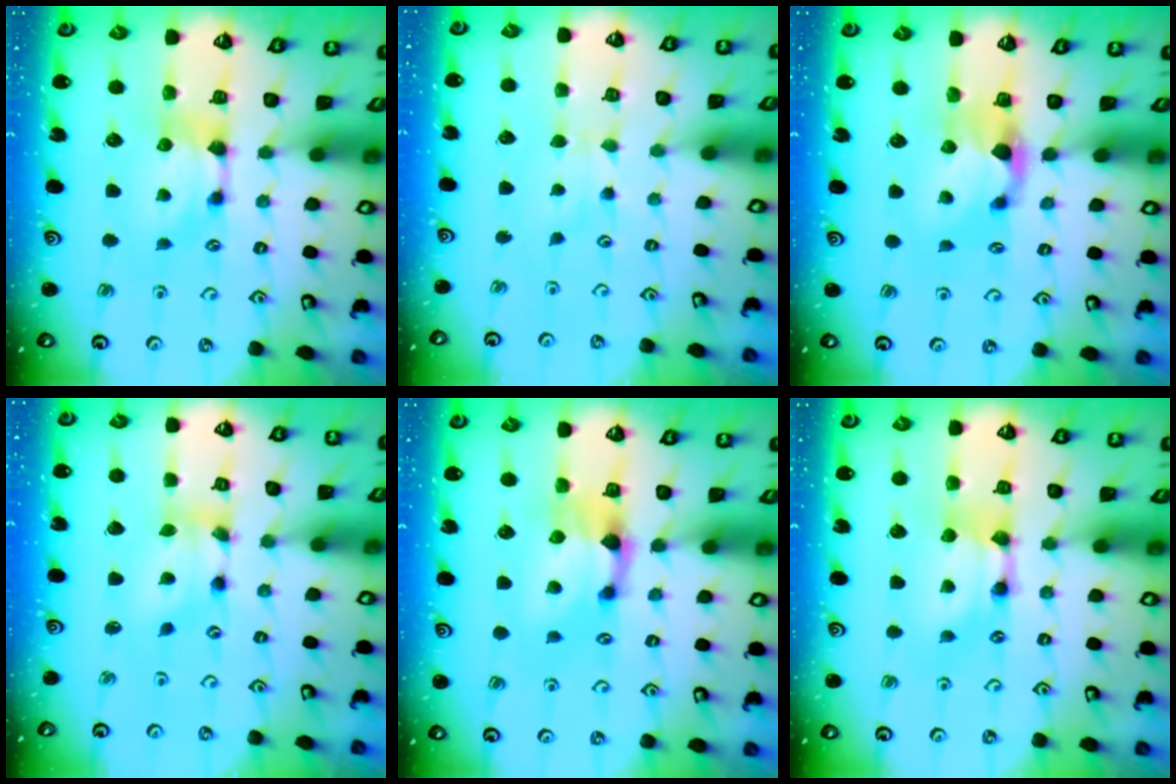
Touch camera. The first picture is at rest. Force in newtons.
{"total": 2.7, "press": 2.7, "slide": 0.5}
{"total": 1.4, "press": 0.6, "slide": 1.3}
{"total": 4.7, "press": 4.2, "slide": 1.9}
{"total": 1.4, "press": 0.9, "slide": 1.1}
{"total": 2.0, "press": 2.0, "slide": 0.1}